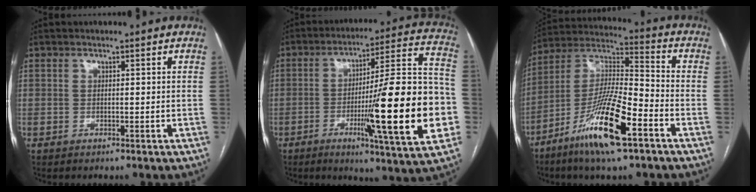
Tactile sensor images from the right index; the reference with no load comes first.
{"total": 23.9, "force": [-5.6, 1.2, 23.2], "torque": [-0.300, -0.001, -0.086]}
{"total": 16.2, "force": [-8.2, 2.0, 13.8], "torque": [-0.271, -0.021, -0.152]}